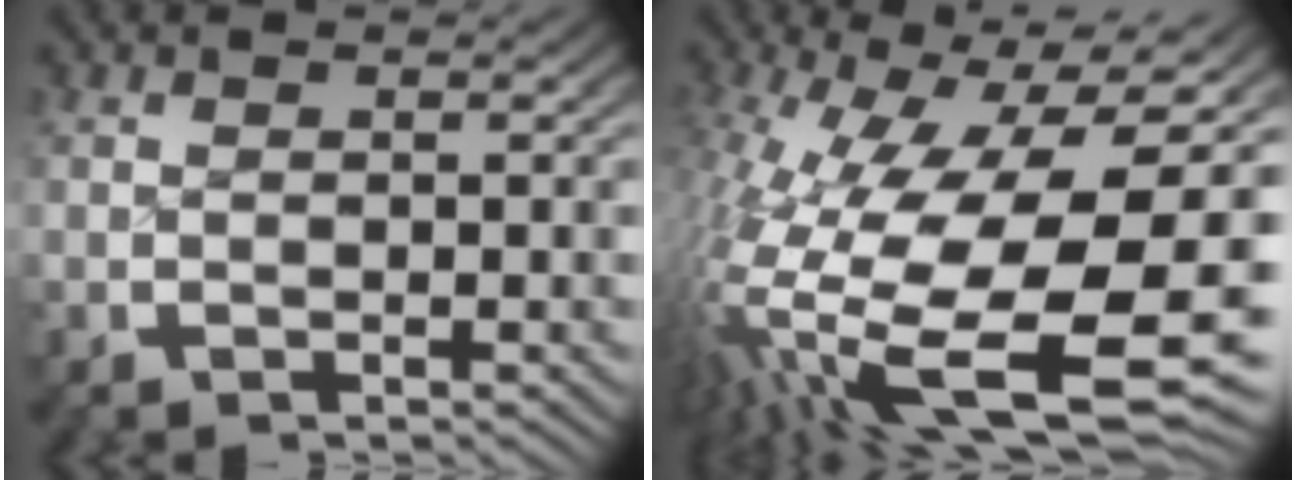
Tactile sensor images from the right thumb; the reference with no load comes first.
{"total": 21.3, "force": [-3.1, 12.6, 16.9], "torque": [-0.348, -0.097, 0.011]}